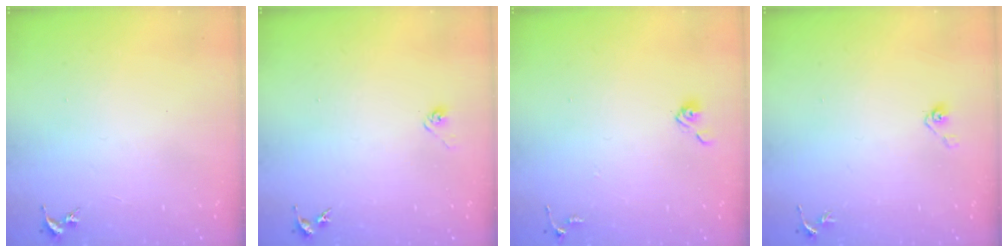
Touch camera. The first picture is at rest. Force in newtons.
{"total": 4.0, "press": 4.0, "slide": 0.8}
{"total": 5.3, "press": 5.3, "slide": 0.6}
{"total": 3.8, "press": 3.2, "slide": 2.0}